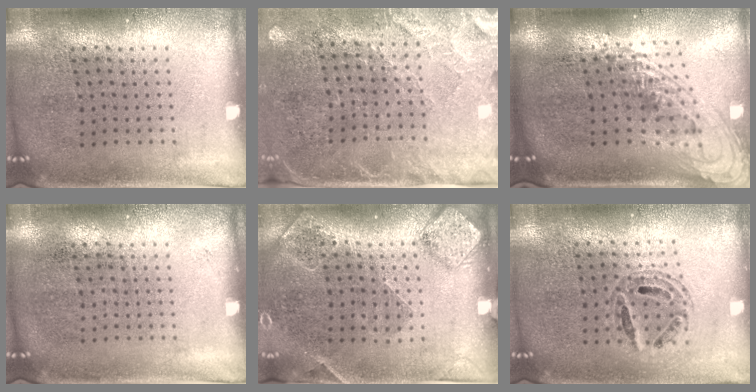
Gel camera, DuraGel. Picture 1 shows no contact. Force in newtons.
{"total": 2.7, "press": 2.4, "slide": 1.2}
{"total": 2.0, "press": 1.5, "slide": 1.3}
{"total": 0.0}
{"total": 1.5, "press": 1.5, "slide": 0.4}
{"total": 0.6, "press": 0.6, "slide": 0.2}